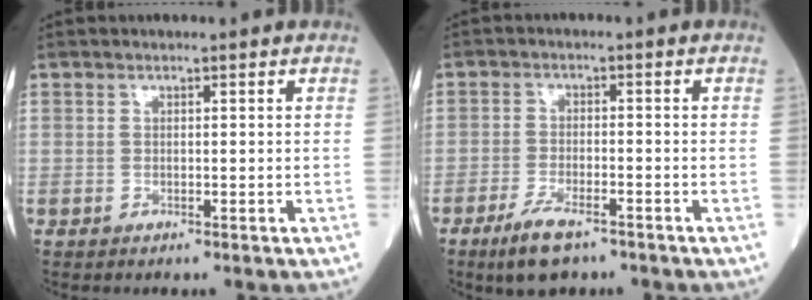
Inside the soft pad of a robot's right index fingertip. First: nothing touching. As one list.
[{"total": 5.8, "force": [-4.0, 1.7, 3.8], "torque": [-0.083, -0.009, -0.069]}]